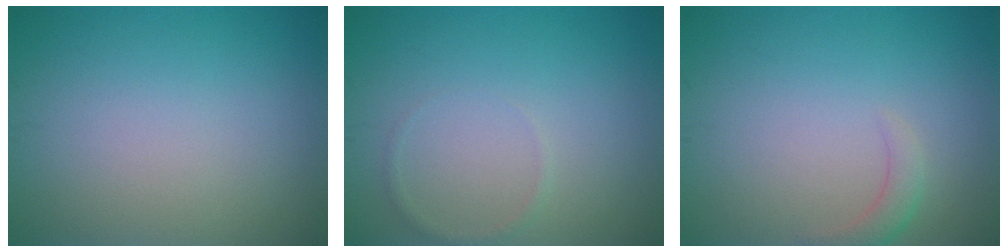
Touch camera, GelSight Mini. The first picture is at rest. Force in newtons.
{"total": 0.7, "press": 0.7, "slide": 0.0}
{"total": 1.6, "press": 1.6, "slide": 0.3}